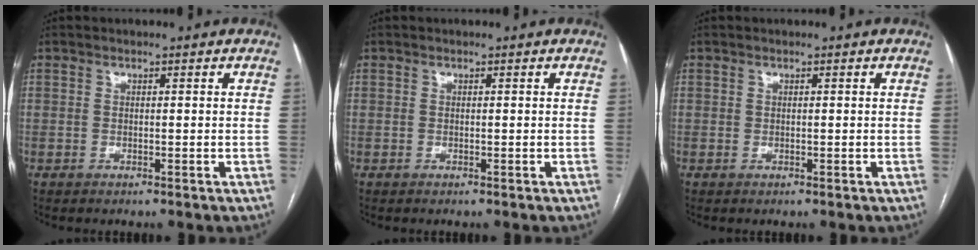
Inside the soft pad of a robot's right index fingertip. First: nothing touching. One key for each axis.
{"total": 0.0}
{"total": 0.0}